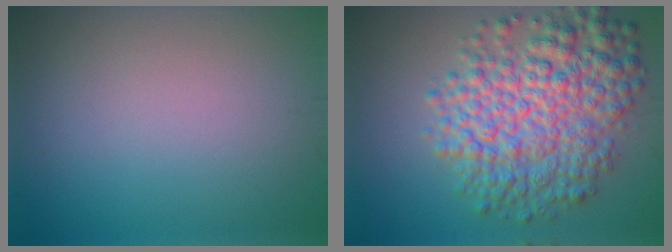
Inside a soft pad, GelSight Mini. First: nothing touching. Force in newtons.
{"total": 8.9, "press": 8.9, "slide": 0.2}